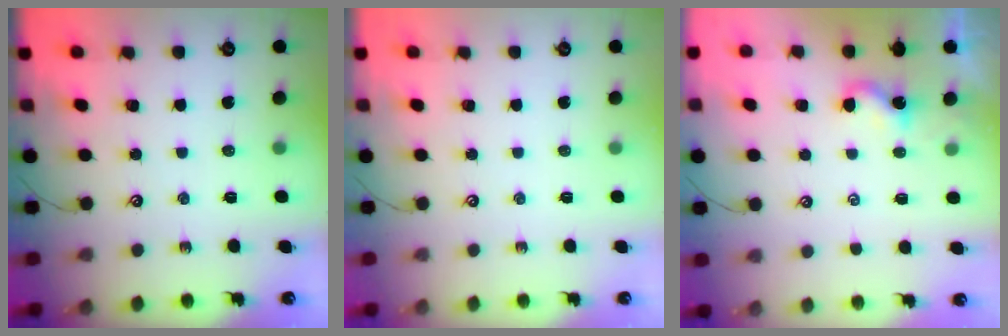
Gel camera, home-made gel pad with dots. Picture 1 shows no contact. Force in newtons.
{"total": 0.0}
{"total": 1.6, "press": 1.6, "slide": 0.2}